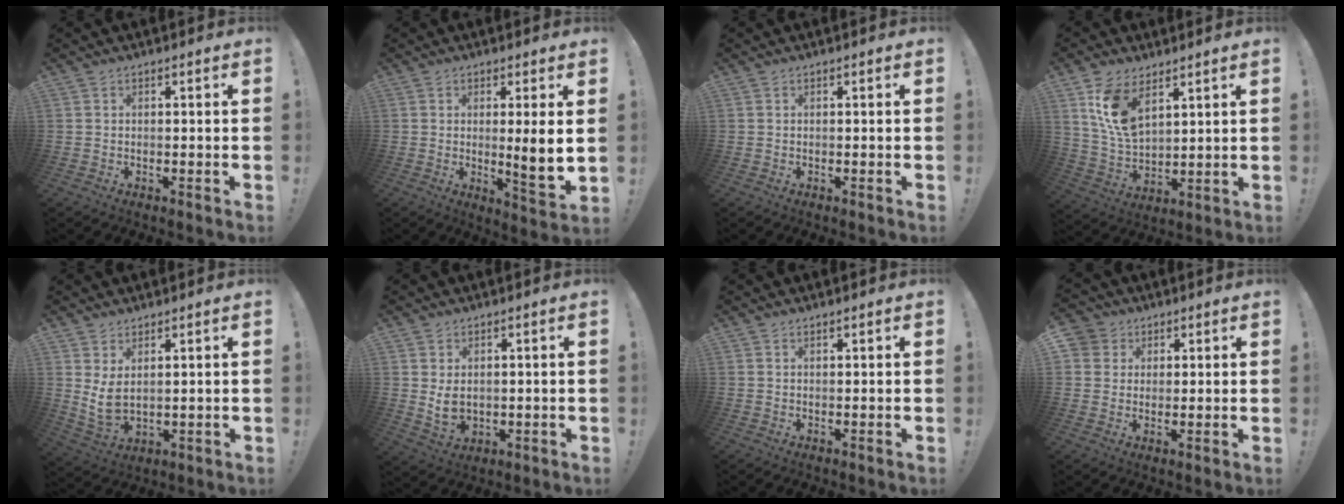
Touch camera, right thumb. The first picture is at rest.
{"total": 7.3, "force": [1.6, -0.1, 7.1], "torque": [-0.096, -0.025, 0.022]}
{"total": 0.0}
{"total": 11.8, "force": [6.7, 6.7, 7.1], "torque": [-0.134, -0.028, 0.131]}
{"total": 6.2, "force": [3.1, 3.0, 4.5], "torque": [-0.084, -0.033, 0.055]}
{"total": 5.9, "force": [1.6, 4.2, 3.8], "torque": [-0.053, -0.017, 0.029]}
{"total": 0.8, "force": [0.7, 0.0, 0.3], "torque": [0.001, -0.003, 0.012]}
{"total": 5.0, "force": [2.3, 4.4, 0.8], "torque": [-0.007, -0.016, 0.045]}